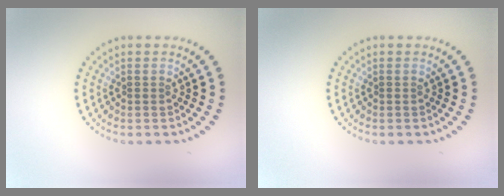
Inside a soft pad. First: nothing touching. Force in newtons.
{"total": 0.0}